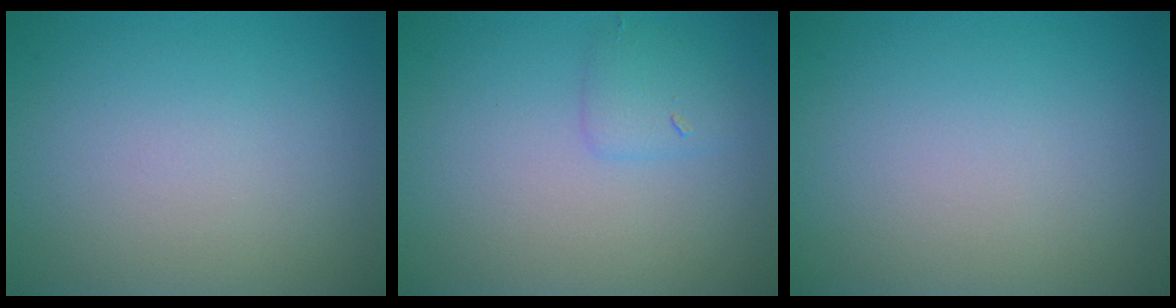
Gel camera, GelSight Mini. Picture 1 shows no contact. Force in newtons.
{"total": 1.5, "press": 1.5, "slide": 0.1}
{"total": 0.0}